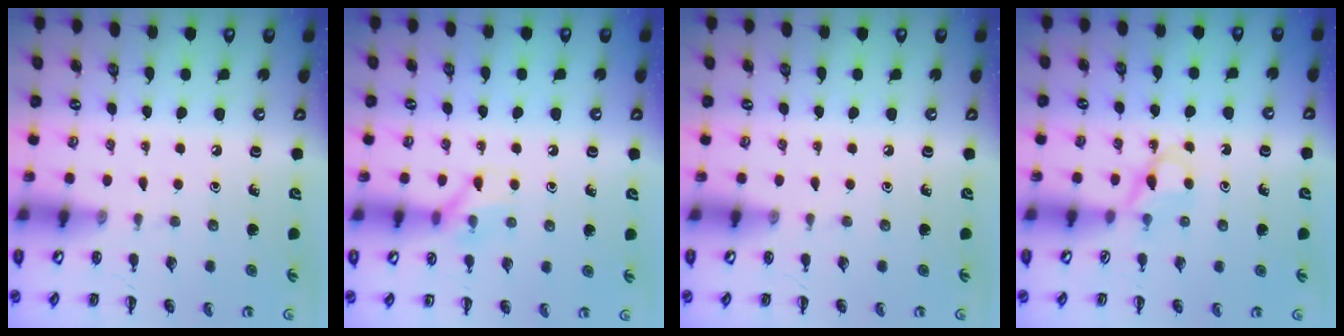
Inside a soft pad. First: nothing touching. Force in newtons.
{"total": 7.6, "press": 7.5, "slide": 0.7}
{"total": 0.0}
{"total": 3.5, "press": 3.3, "slide": 1.3}